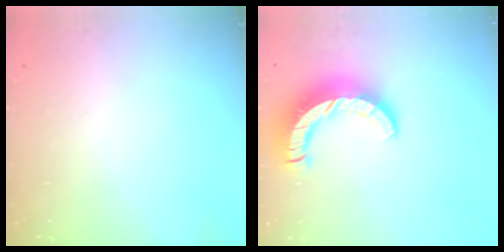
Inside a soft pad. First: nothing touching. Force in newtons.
{"total": 12.2, "press": 12.1, "slide": 1.3}